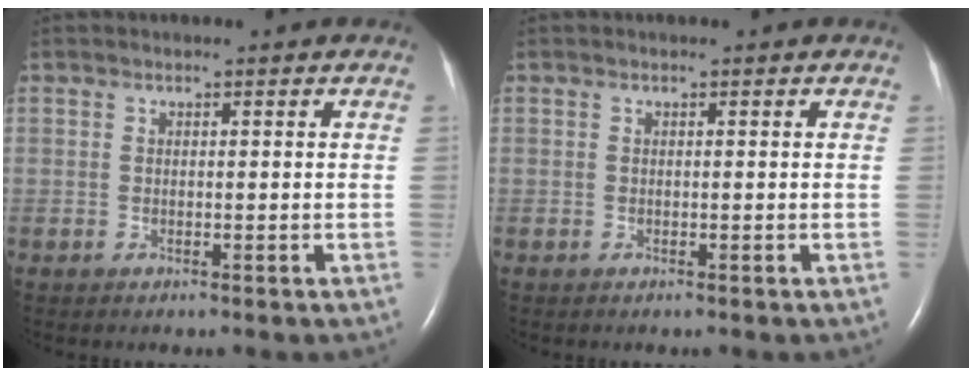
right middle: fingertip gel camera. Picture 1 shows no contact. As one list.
[{"total": 0.0}]